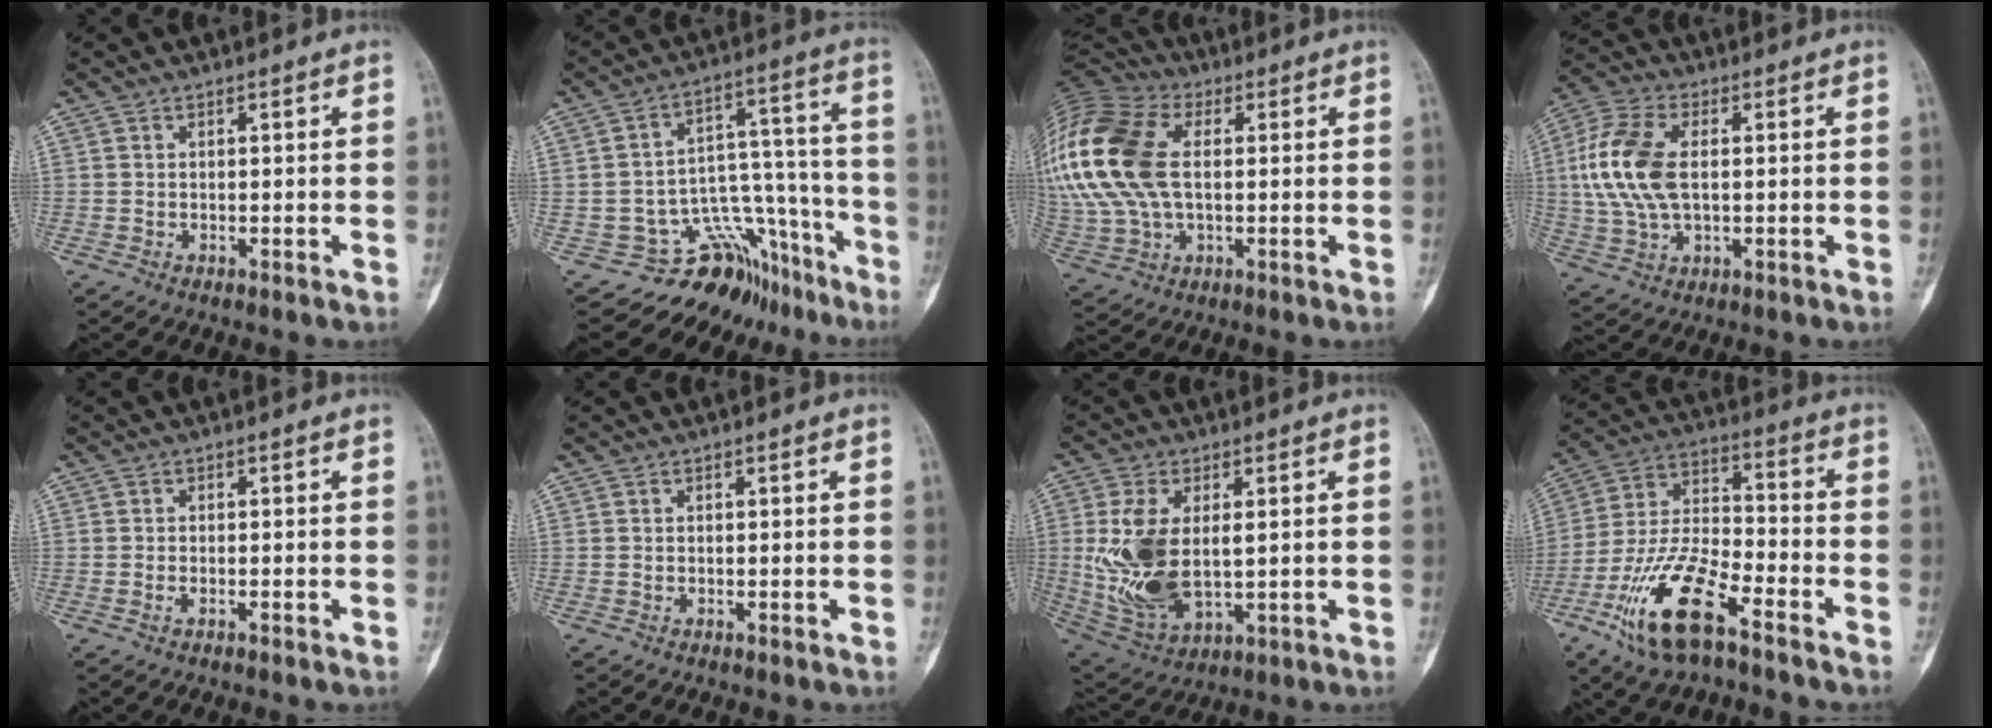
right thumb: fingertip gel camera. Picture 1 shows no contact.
{"total": 12.7, "force": [-10.3, 7.1, 2.2], "torque": [0.021, 0.142, -0.156]}
{"total": 25.4, "force": [3.5, 15.7, 19.6], "torque": [-0.476, 0.018, 0.068]}
{"total": 13.7, "force": [1.2, 7.8, 11.2], "torque": [-0.248, 0.009, 0.023]}
{"total": 0.9, "force": [-0.5, 0.3, 0.7], "torque": [-0.019, 0.005, -0.008]}
{"total": 0.0}
{"total": 15.1, "force": [0.9, 8.3, 12.6], "torque": [-0.255, -0.014, 0.036]}
{"total": 16.9, "force": [-9.6, 5.7, 12.6], "torque": [-0.256, 0.048, -0.183]}